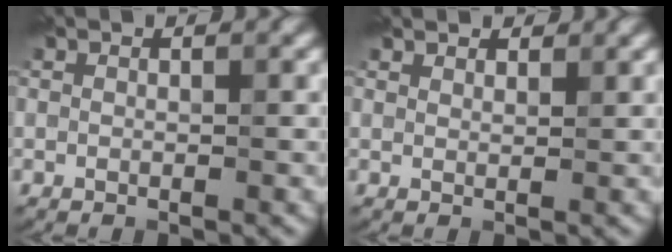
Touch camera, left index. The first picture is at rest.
{"total": 1.8, "force": [1.7, 0.6, 0.0], "torque": [-0.002, -0.008, 0.031]}